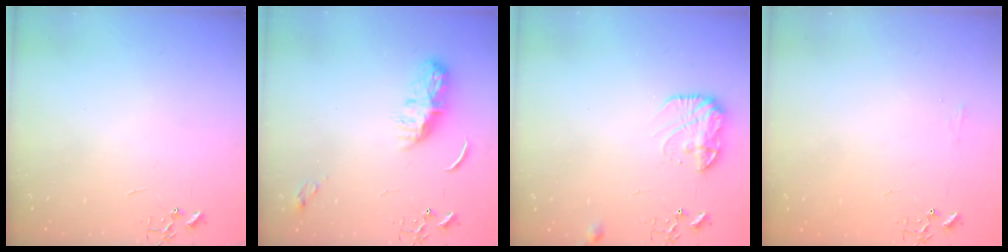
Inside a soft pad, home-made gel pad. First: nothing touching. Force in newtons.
{"total": 8.2, "press": 8.2, "slide": 0.4}
{"total": 11.5, "press": 11.4, "slide": 0.6}
{"total": 4.5, "press": 4.4, "slide": 0.7}